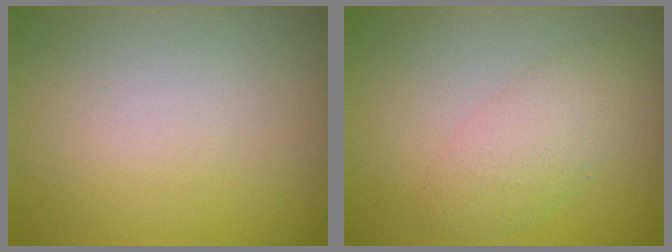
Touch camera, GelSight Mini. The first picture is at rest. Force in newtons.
{"total": 3.5, "press": 3.5, "slide": 0.2}